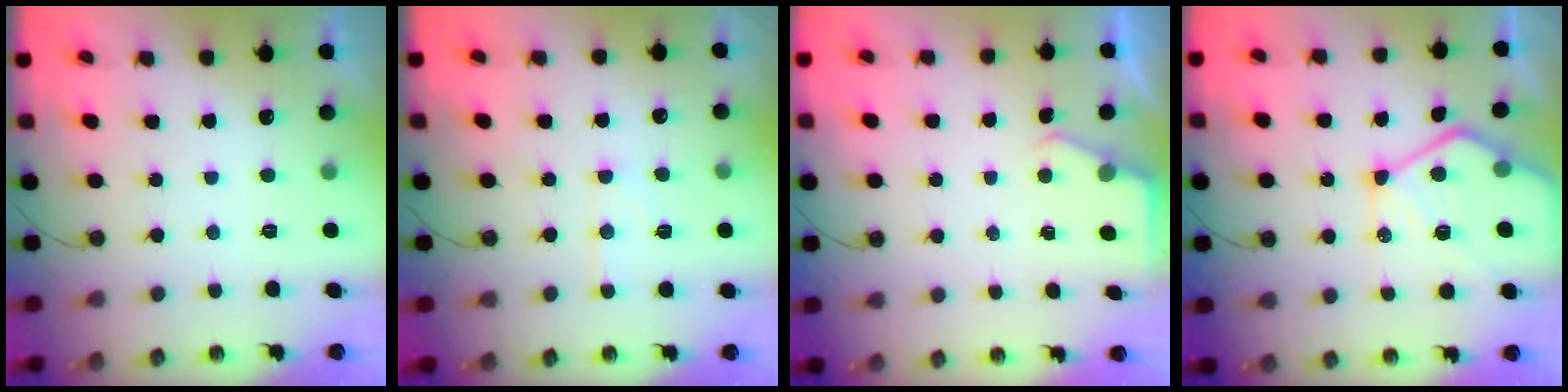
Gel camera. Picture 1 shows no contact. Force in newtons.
{"total": 6.4, "press": 6.4, "slide": 0.2}
{"total": 2.3, "press": 2.3, "slide": 0.3}
{"total": 16.9, "press": 16.8, "slide": 1.7}